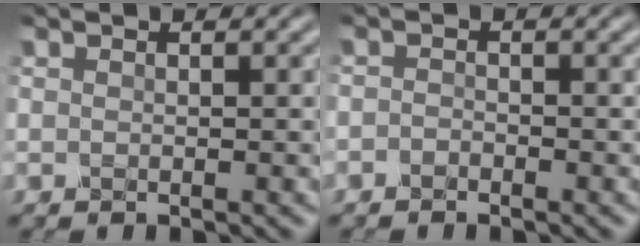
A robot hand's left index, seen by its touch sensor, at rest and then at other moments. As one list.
[{"total": 0.8, "force": [-0.6, 0.3, 0.3], "torque": [-0.006, -0.001, -0.015]}]